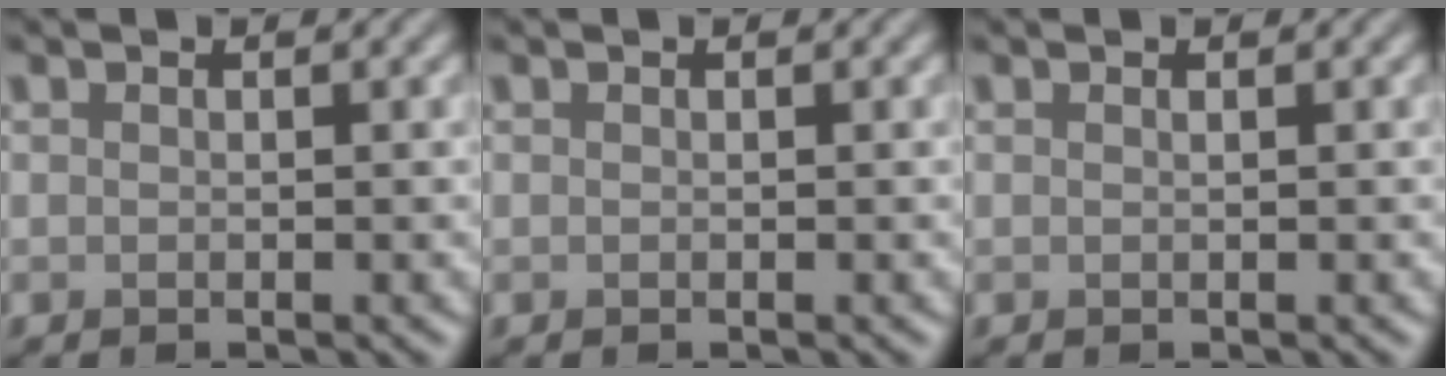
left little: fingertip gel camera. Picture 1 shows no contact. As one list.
[{"total": 0.0}, {"total": 0.0}]